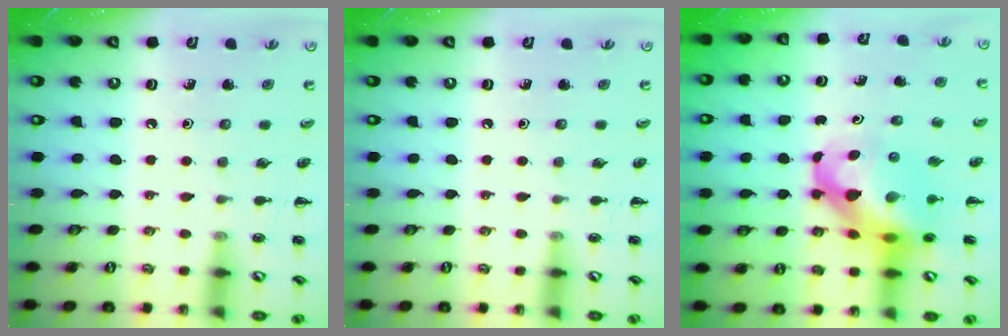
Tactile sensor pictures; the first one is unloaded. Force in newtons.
{"total": 0.0}
{"total": 13.1, "press": 12.6, "slide": 3.4}